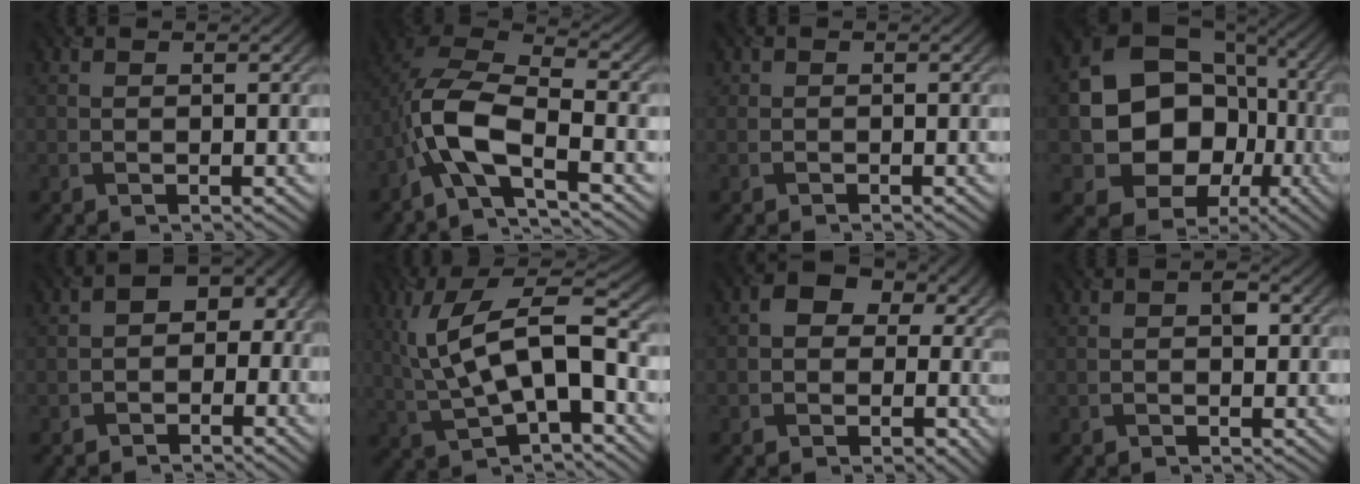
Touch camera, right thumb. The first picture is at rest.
{"total": 9.5, "force": [-4.3, 3.7, 7.7], "torque": [-0.159, 0.004, -0.097]}
{"total": 0.7, "force": [-0.3, 0.6, -0.2], "torque": [0.008, -0.004, -0.007]}
{"total": 15.6, "force": [-1.7, 13.2, 8.3], "torque": [-0.169, -0.036, -0.026]}
{"total": 4.6, "force": [-1.3, 3.2, 3.0], "torque": [-0.028, 0.004, -0.033]}
{"total": 12.8, "force": [0.5, 5.5, 11.6], "torque": [-0.231, 0.010, 0.008]}
{"total": 7.0, "force": [0.7, 5.9, 3.7], "torque": [-0.045, 0.011, -0.006]}
{"total": 1.0, "force": [-0.1, 0.7, 0.7], "torque": [-0.007, -0.001, -0.004]}